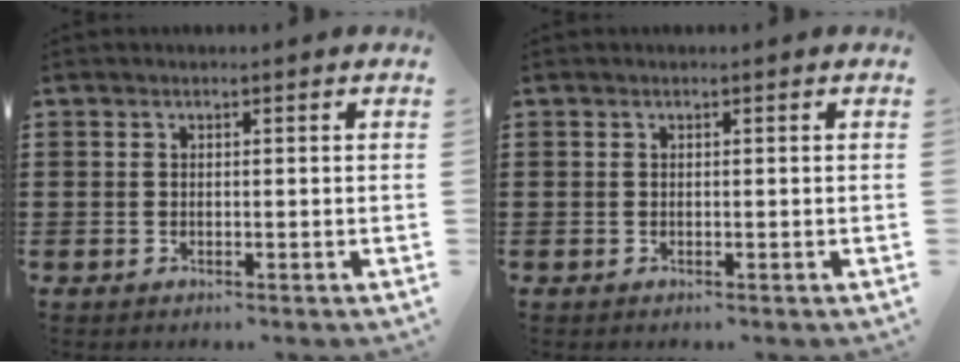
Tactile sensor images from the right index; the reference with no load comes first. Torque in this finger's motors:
{"motor_torque": [1.65, 0.49, 0.00, 0.00]}